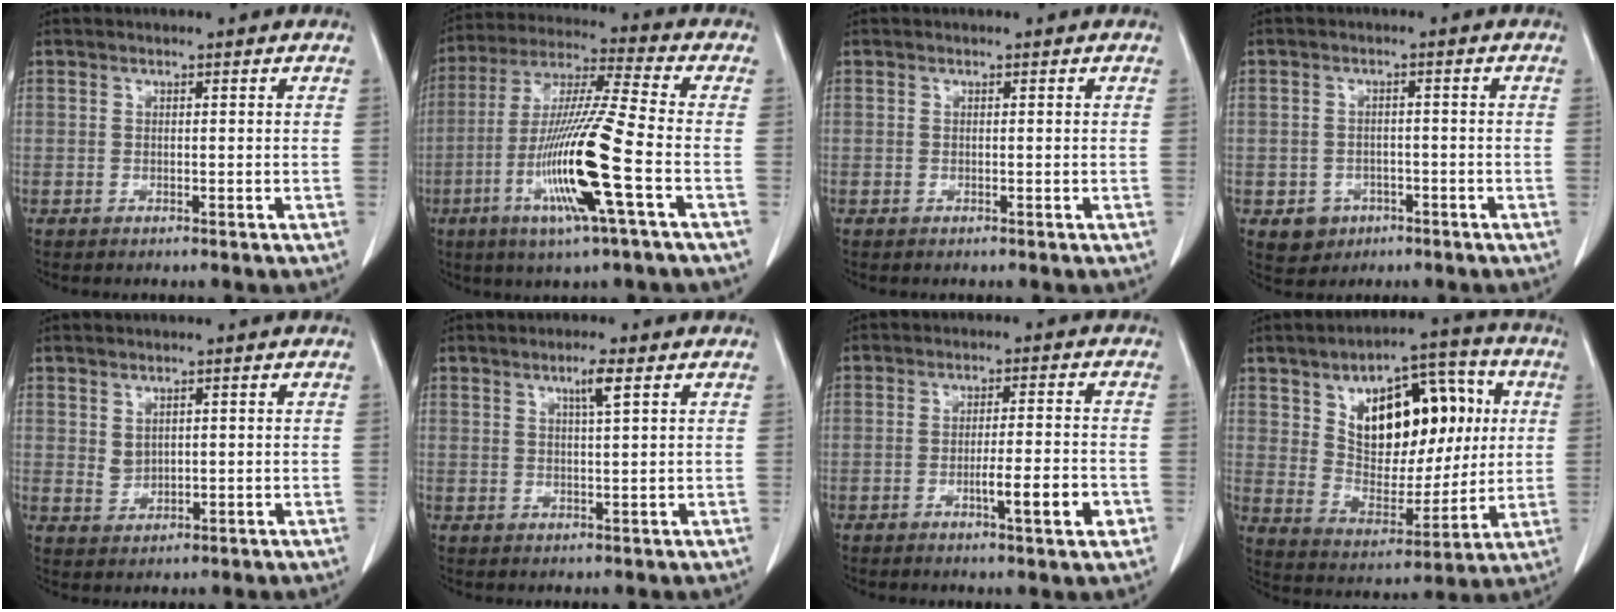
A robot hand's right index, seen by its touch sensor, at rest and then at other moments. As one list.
[{"total": 16.0, "force": [-5.1, -0.5, 15.2], "torque": [-0.307, -0.017, -0.102]}, {"total": 0.0}, {"total": 4.1, "force": [-1.8, 3.6, 0.8], "torque": [-0.003, 0.011, -0.019]}, {"total": 2.1, "force": [0.8, 1.6, 1.2], "torque": [-0.024, -0.001, 0.024]}, {"total": 2.9, "force": [1.5, -0.2, 2.5], "torque": [-0.047, -0.002, 0.027]}, {"total": 6.4, "force": [-2.4, 0.5, 5.9], "torque": [-0.086, -0.003, -0.034]}, {"total": 17.9, "force": [5.0, 9.6, 14.2], "torque": [-0.214, 0.036, 0.090]}]